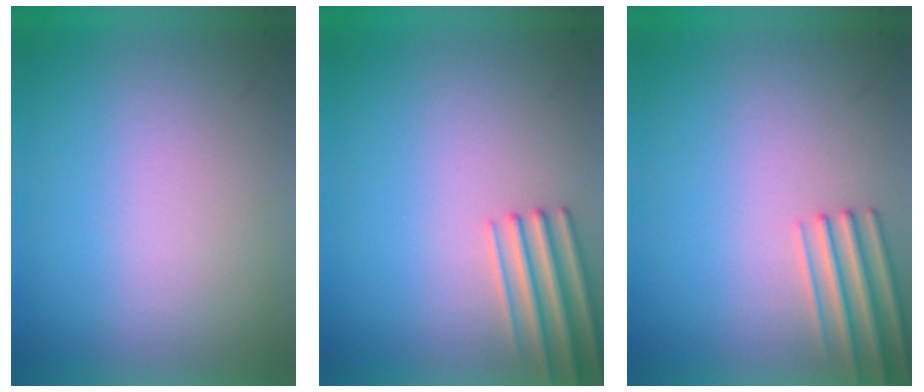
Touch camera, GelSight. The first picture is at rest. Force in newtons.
{"total": 2.7}
{"total": 2.5}